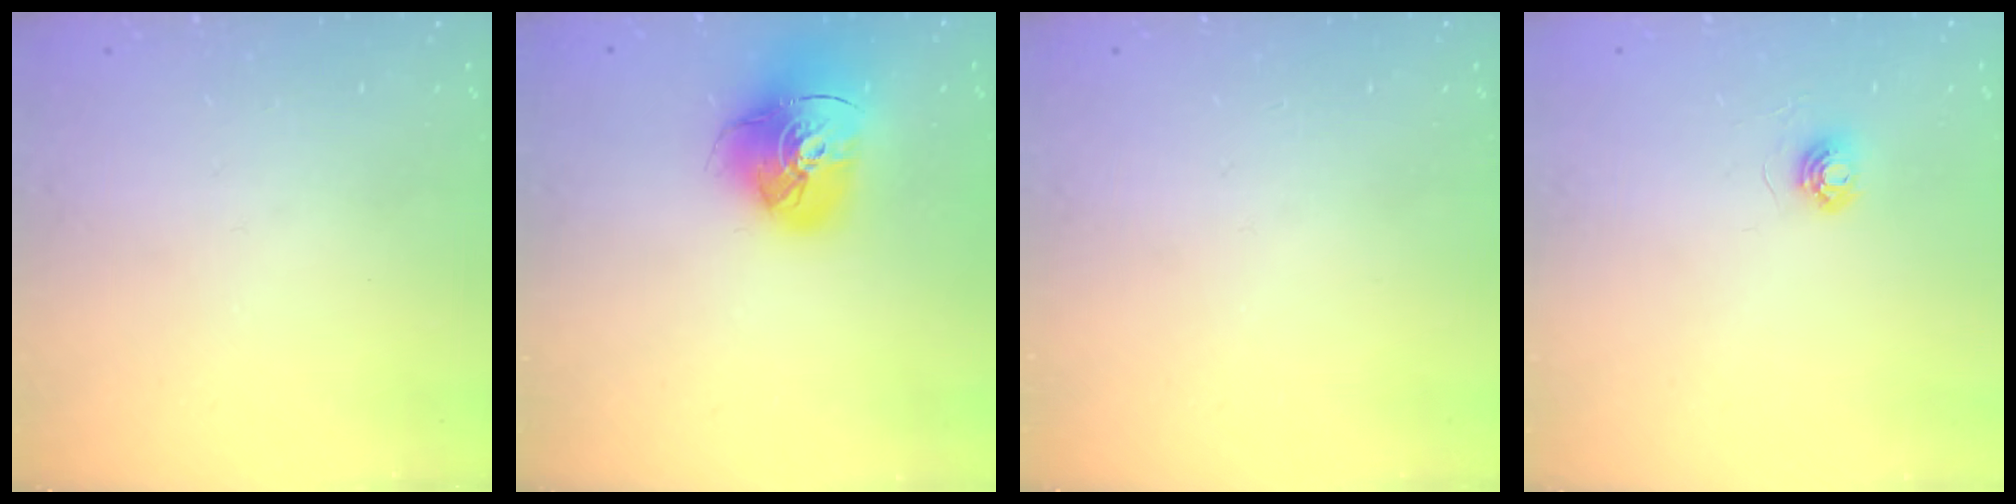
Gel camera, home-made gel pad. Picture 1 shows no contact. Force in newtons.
{"total": 15.7, "press": 15.6, "slide": 1.9}
{"total": 0.0}
{"total": 4.7, "press": 4.7, "slide": 0.3}